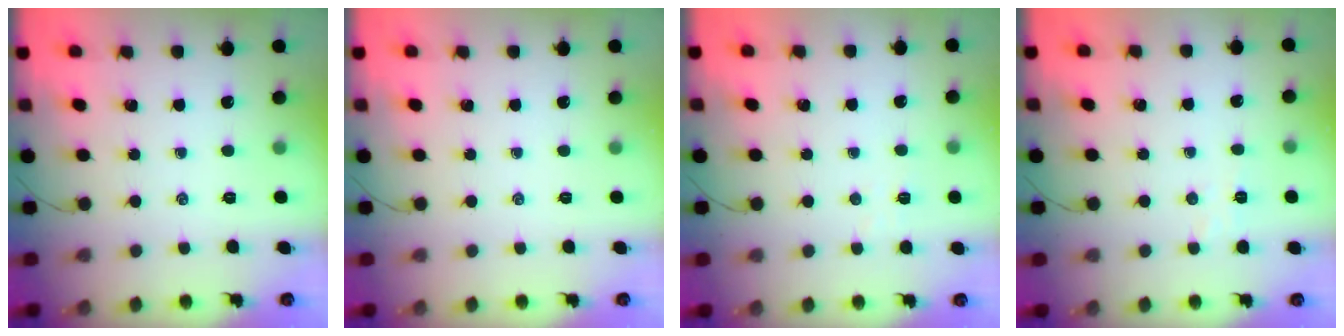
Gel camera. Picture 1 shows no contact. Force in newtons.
{"total": 0.0}
{"total": 2.6, "press": 2.5, "slide": 0.8}
{"total": 2.9, "press": 2.9, "slide": 0.7}